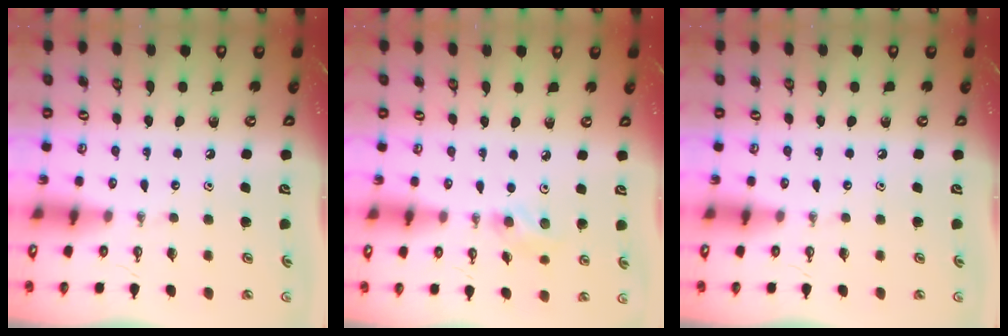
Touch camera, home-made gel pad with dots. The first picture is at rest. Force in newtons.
{"total": 4.3, "press": 4.3, "slide": 0.7}
{"total": 0.0}